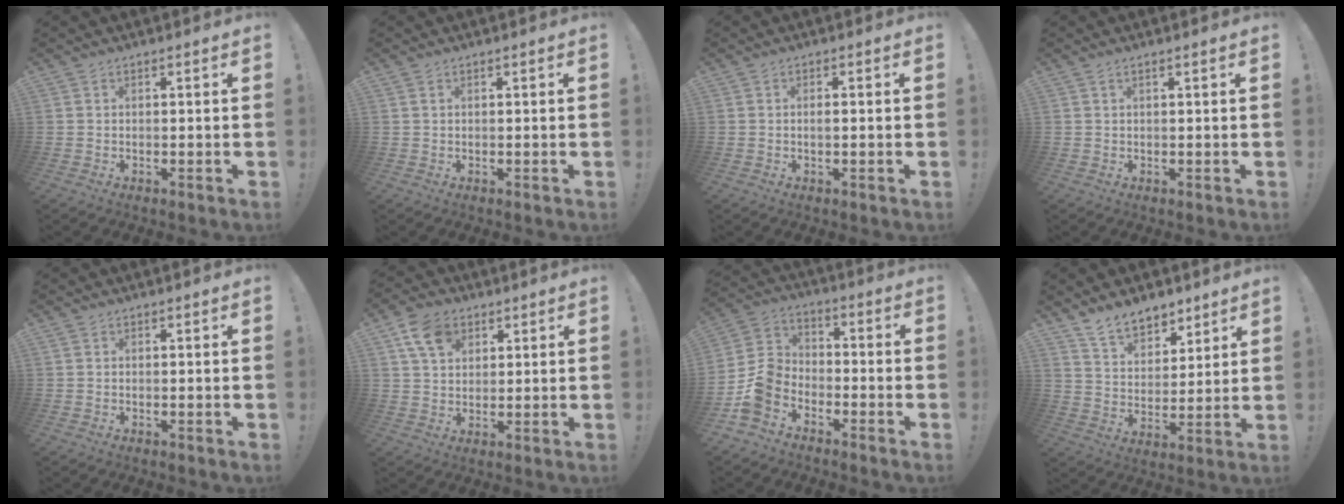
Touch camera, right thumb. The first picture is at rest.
{"total": 0.8, "force": [0.5, 0.3, 0.6], "torque": [-0.019, 0.005, 0.010]}
{"total": 1.5, "force": [-0.4, 0.2, 1.4], "torque": [-0.025, 0.002, -0.008]}
{"total": 0.8, "force": [0.3, -0.1, 0.7], "torque": [-0.023, 0.002, 0.007]}
{"total": 0.0}
{"total": 8.7, "force": [4.2, 6.1, 4.6], "torque": [-0.080, -0.005, 0.081]}
{"total": 11.4, "force": [-6.8, 7.6, 5.0], "torque": [-0.085, 0.051, -0.121]}
{"total": 10.7, "force": [8.5, 5.6, 3.2], "torque": [-0.058, -0.059, 0.166]}